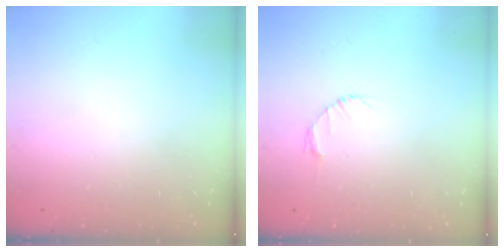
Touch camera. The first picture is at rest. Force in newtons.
{"total": 2.7, "press": 2.7, "slide": 0.4}